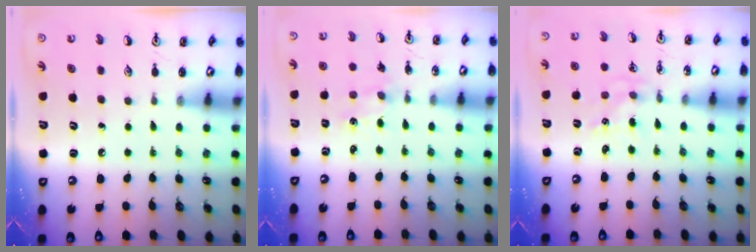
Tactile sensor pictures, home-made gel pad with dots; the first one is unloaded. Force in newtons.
{"total": 0.0}
{"total": 0.7, "press": 0.6, "slide": 0.2}